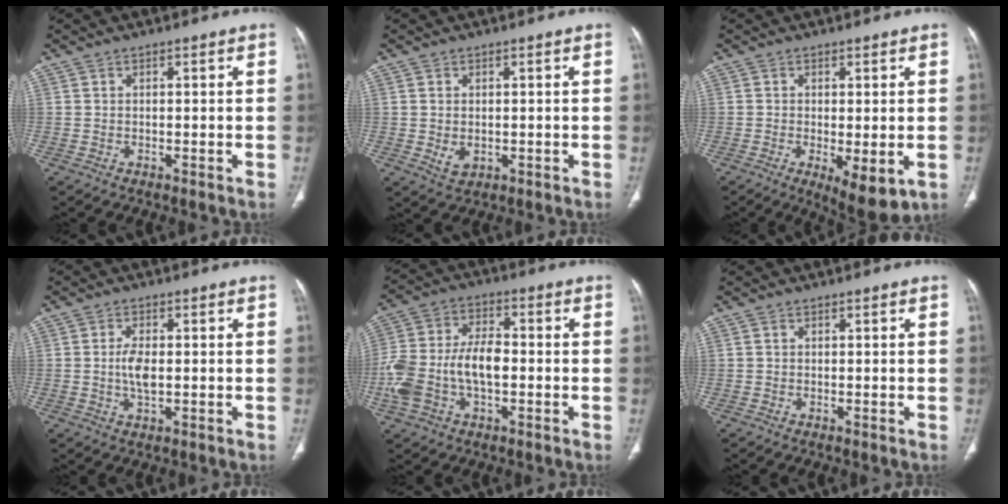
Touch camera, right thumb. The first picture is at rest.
{"total": 3.1, "force": [-0.3, 2.2, 2.2], "torque": [-0.036, -0.005, 0.003]}
{"total": 7.8, "force": [-2.1, 2.8, 6.9], "torque": [-0.104, -0.023, -0.027]}
{"total": 4.3, "force": [-0.1, 2.0, 3.8], "torque": [-0.078, -0.001, -0.003]}
{"total": 14.2, "force": [-2.5, 8.1, 11.3], "torque": [-0.244, 0.031, -0.046]}
{"total": 0.0}